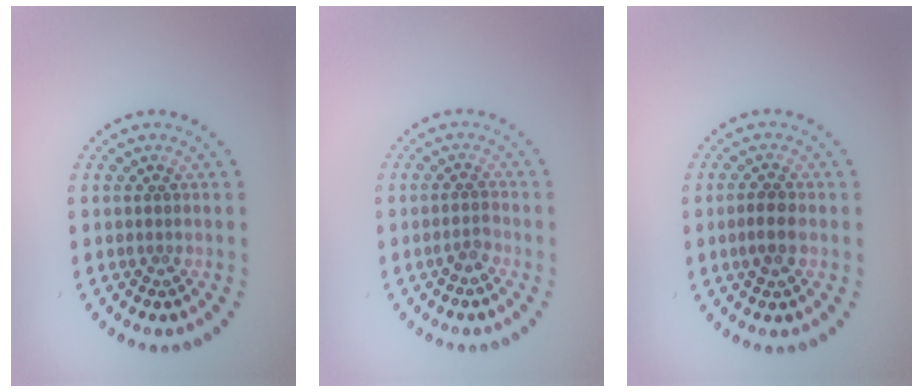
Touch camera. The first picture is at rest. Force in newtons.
{"total": 1.0, "press": 0.9, "slide": 0.6}
{"total": 1.4, "press": 1.3, "slide": 0.5}